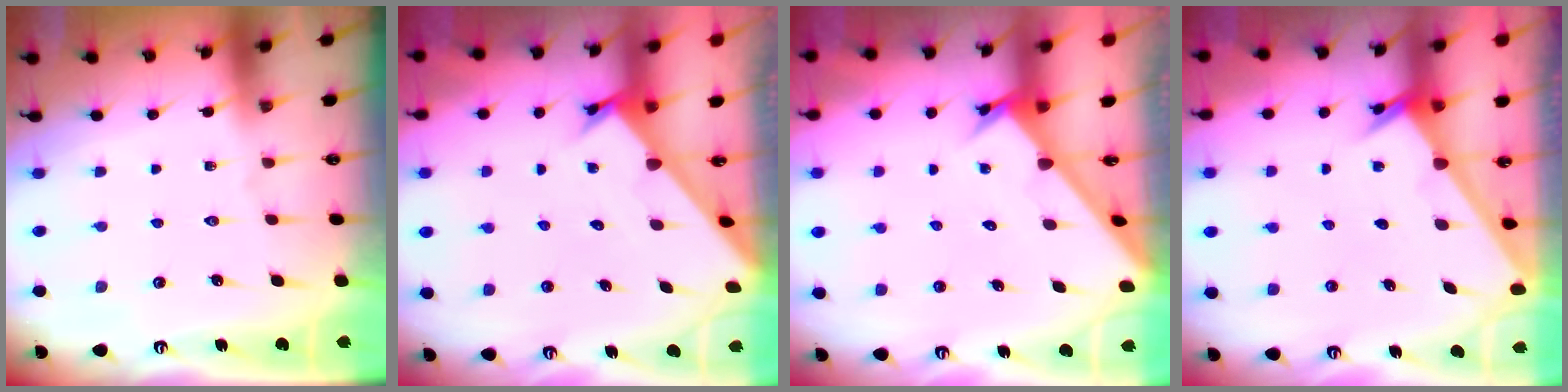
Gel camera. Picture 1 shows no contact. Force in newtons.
{"total": 2.3, "press": 2.3, "slide": 0.2}
{"total": 2.6, "press": 2.6, "slide": 0.3}
{"total": 2.6, "press": 2.6, "slide": 0.2}